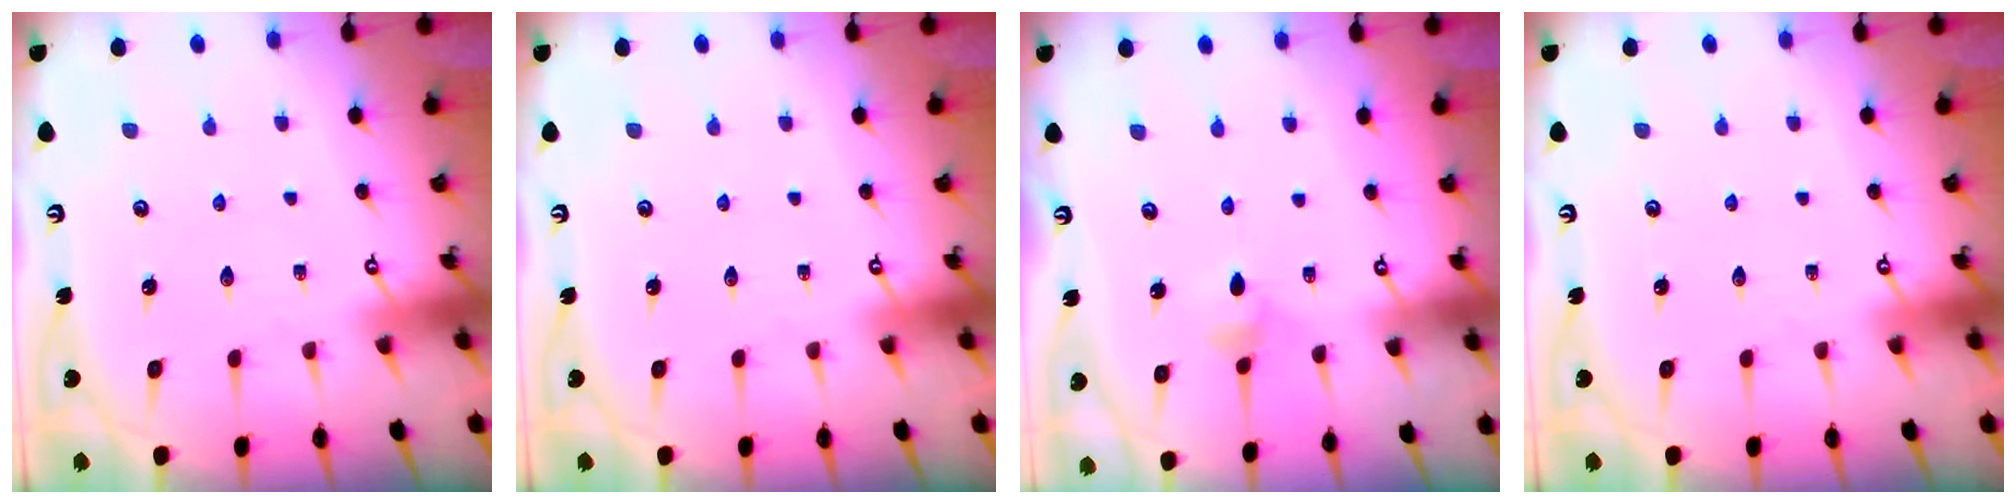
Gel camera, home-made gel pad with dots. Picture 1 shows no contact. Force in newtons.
{"total": 0.0}
{"total": 3.2, "press": 3.1, "slide": 0.7}
{"total": 0.0}